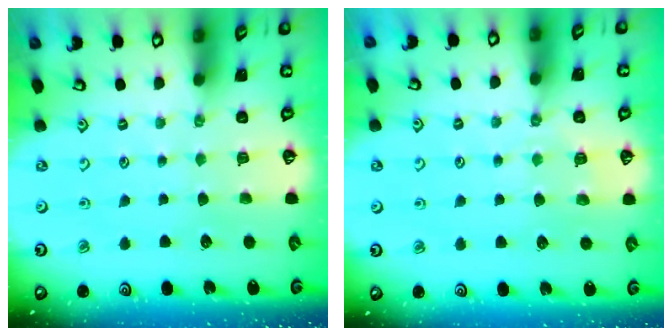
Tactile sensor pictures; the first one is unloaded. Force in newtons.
{"total": 4.0, "press": 3.9, "slide": 0.6}